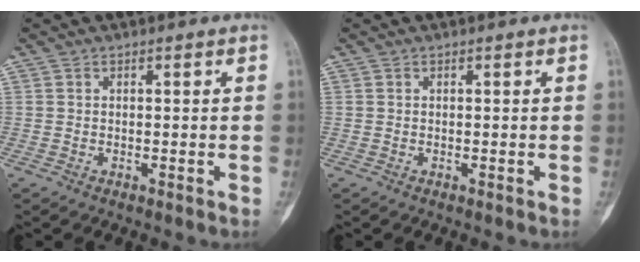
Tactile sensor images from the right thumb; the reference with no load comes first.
{"total": 0.0}